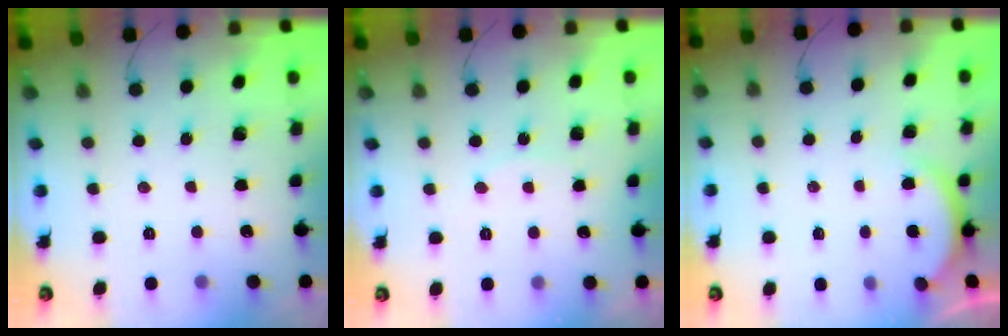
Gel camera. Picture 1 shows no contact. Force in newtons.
{"total": 3.9, "press": 3.9, "slide": 0.4}
{"total": 1.9, "press": 1.9, "slide": 0.5}